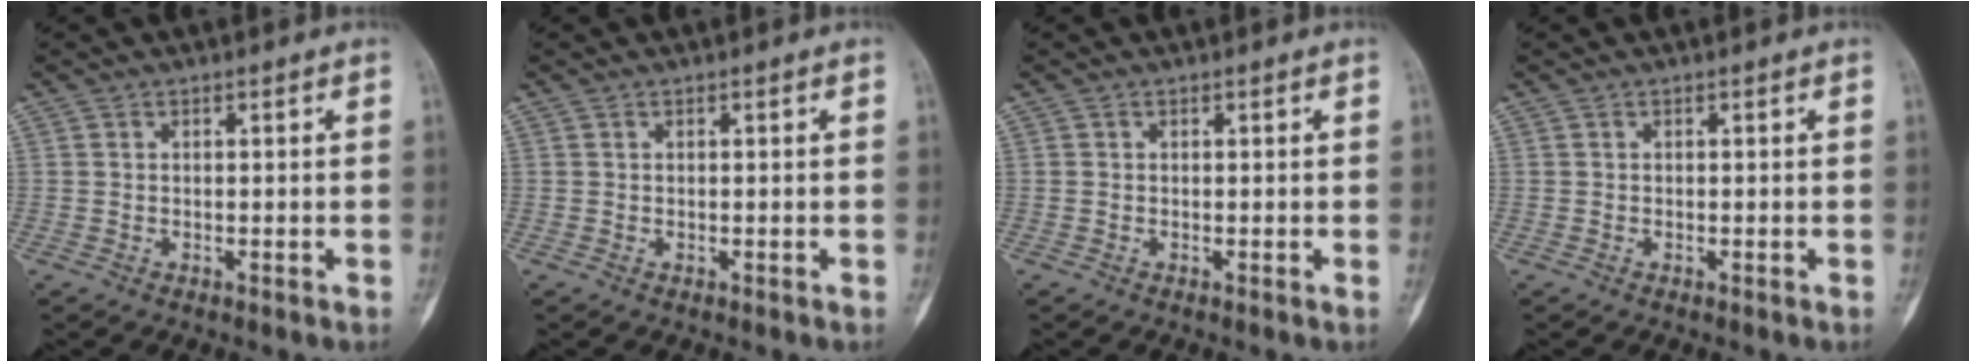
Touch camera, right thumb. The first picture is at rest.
{"total": 0.0}
{"total": 0.0}
{"total": 0.0}